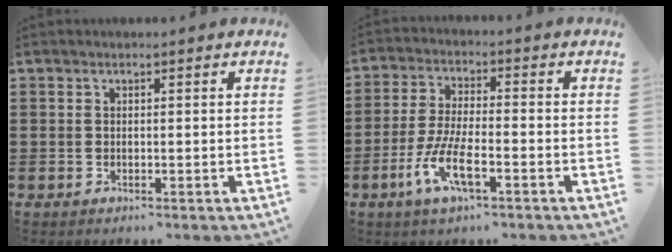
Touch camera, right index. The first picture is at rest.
{"total": 7.6, "force": [-3.6, 1.8, 6.4], "torque": [-0.152, -0.015, -0.074]}